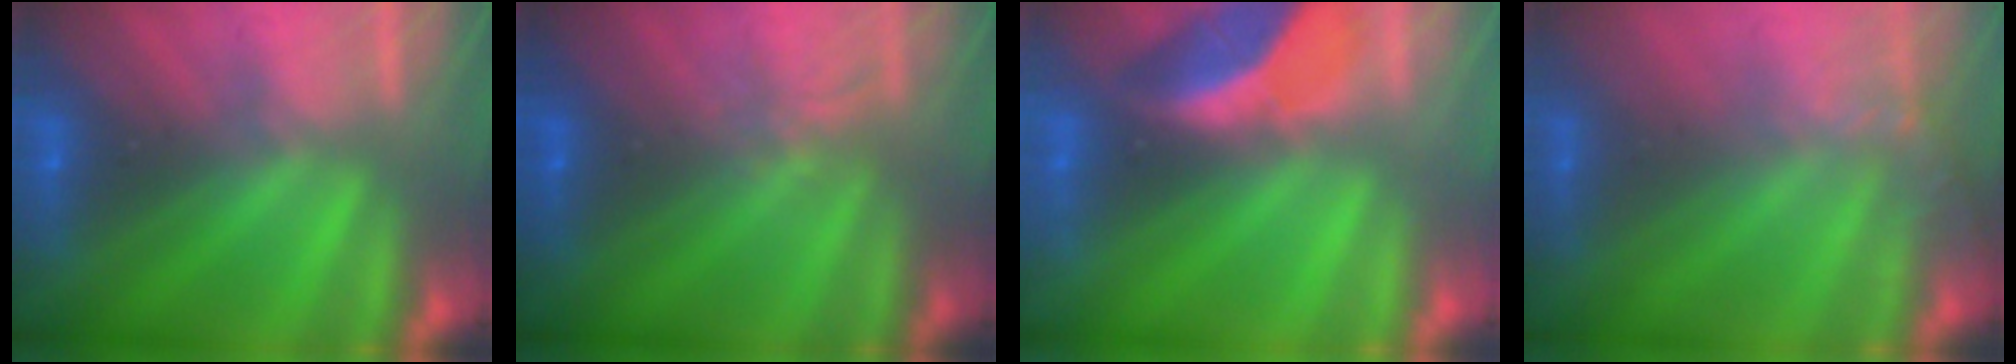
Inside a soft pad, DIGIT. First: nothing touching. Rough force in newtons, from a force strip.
{"total": 1.8}
{"total": 2.6}
{"total": 1.4}